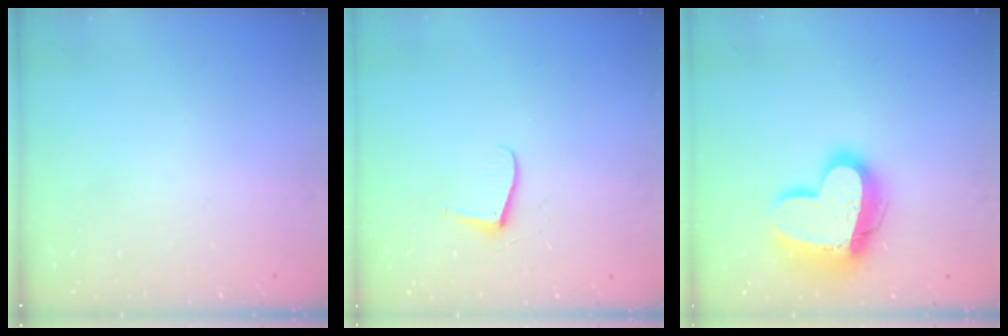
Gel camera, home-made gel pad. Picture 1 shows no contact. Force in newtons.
{"total": 5.5, "press": 5.5, "slide": 0.6}
{"total": 16.9, "press": 16.8, "slide": 1.5}